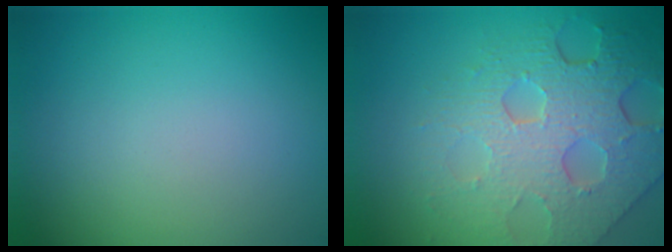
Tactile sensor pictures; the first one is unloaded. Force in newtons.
{"total": 7.9, "press": 5.4, "slide": 5.8}